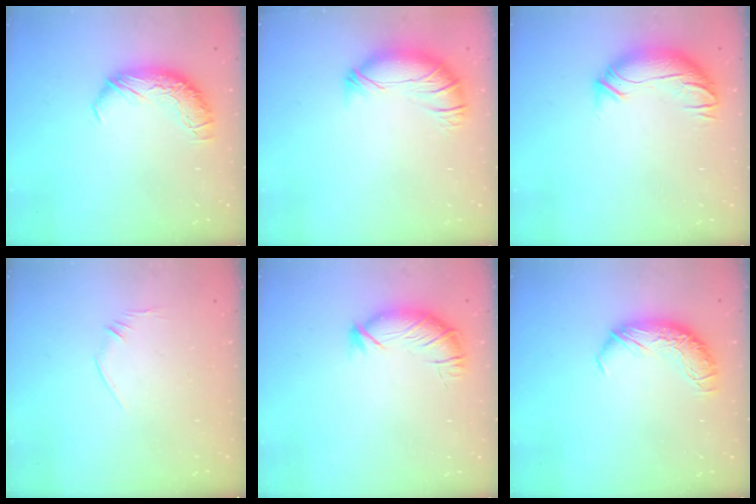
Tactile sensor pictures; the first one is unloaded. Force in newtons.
{"total": 3.9, "press": 3.4, "slide": 2.0}
{"total": 3.5, "press": 2.3, "slide": 2.7}
{"total": 7.2, "press": 7.2, "slide": 1.0}
{"total": 3.6, "press": 3.5, "slide": 0.8}
{"total": 0.0}